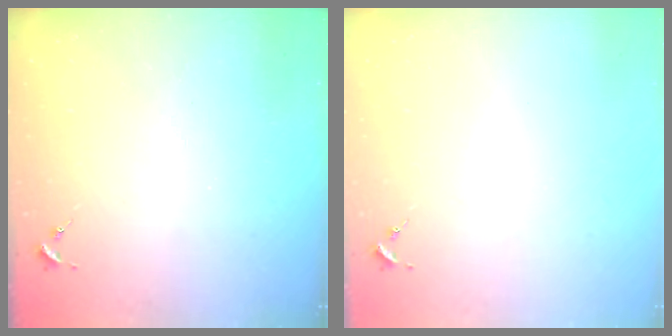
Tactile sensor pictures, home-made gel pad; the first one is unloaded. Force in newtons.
{"total": 0.0}